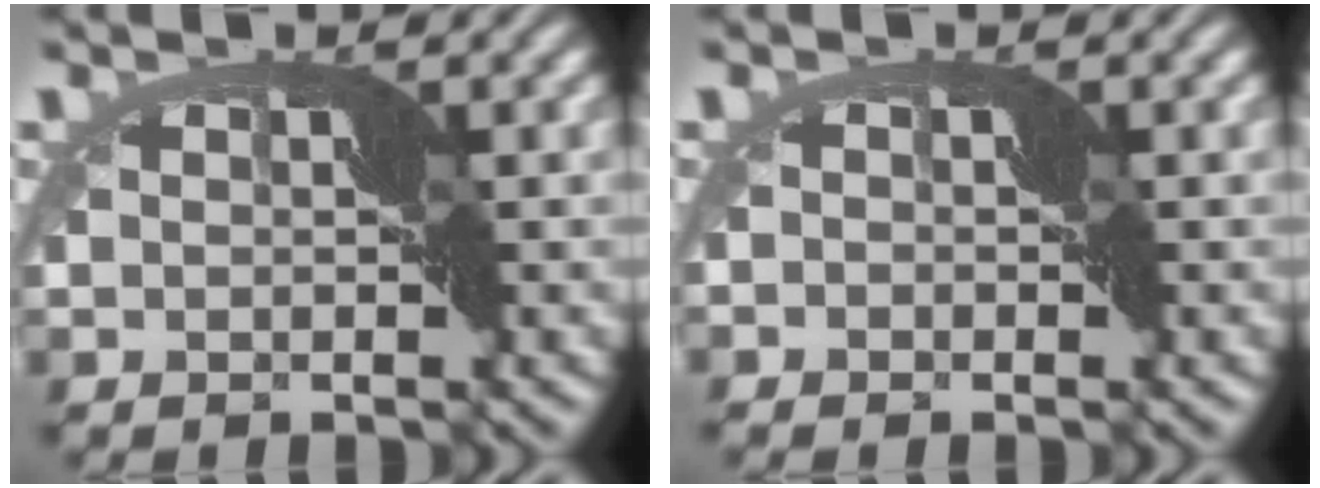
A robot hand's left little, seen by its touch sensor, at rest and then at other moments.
{"total": 1.0, "force": [-0.7, 0.7, 0.1], "torque": [0.000, 0.007, -0.010]}